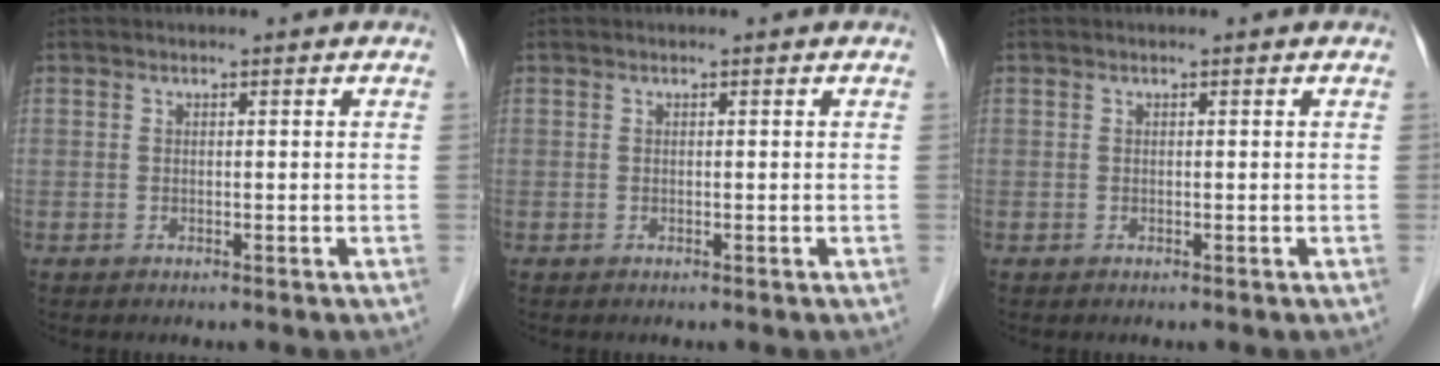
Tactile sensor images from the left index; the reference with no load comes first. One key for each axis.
{"total": 0.0}
{"total": 0.0}